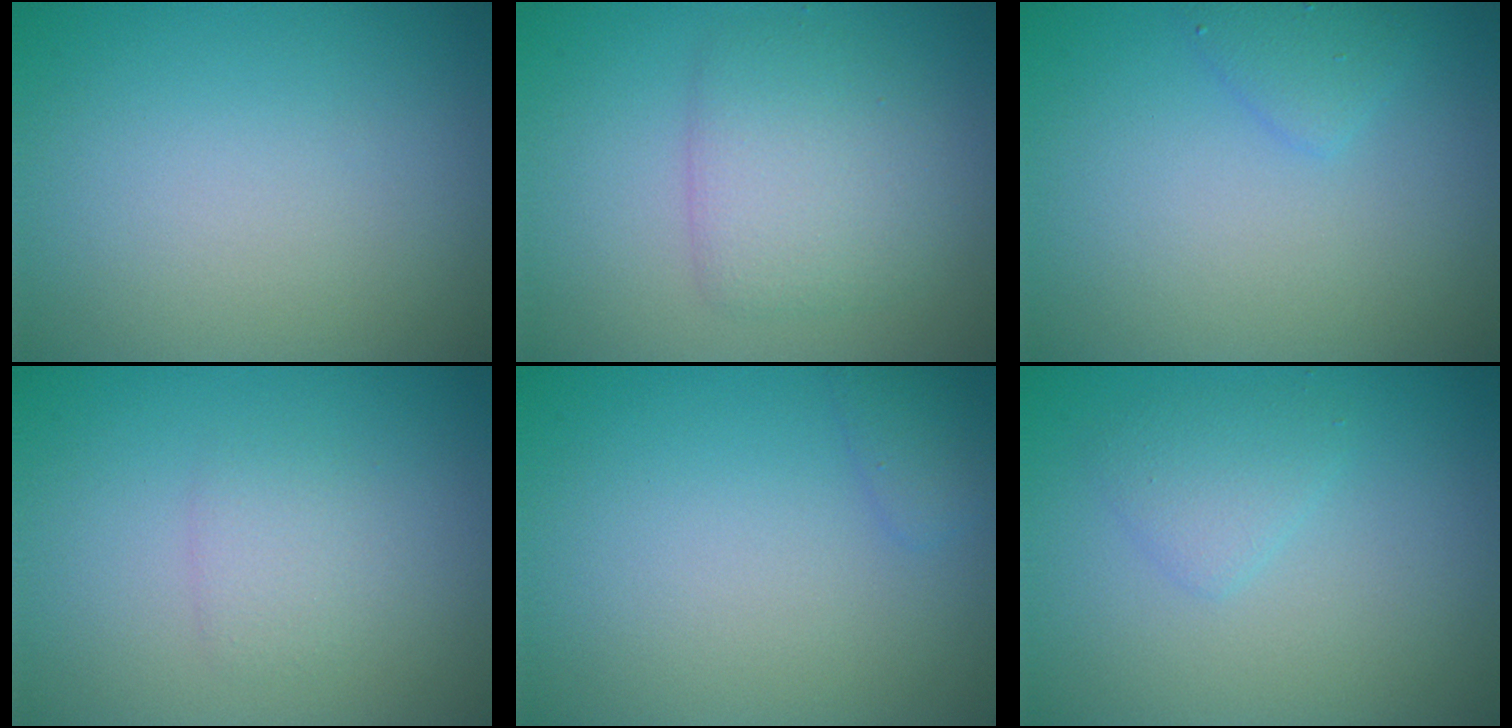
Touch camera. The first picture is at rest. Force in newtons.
{"total": 3.5, "press": 3.5, "slide": 0.2}
{"total": 1.4, "press": 1.4, "slide": 0.1}
{"total": 1.4, "press": 1.4, "slide": 0.0}
{"total": 1.0, "press": 1.0, "slide": 0.1}
{"total": 1.6, "press": 1.6, "slide": 0.1}